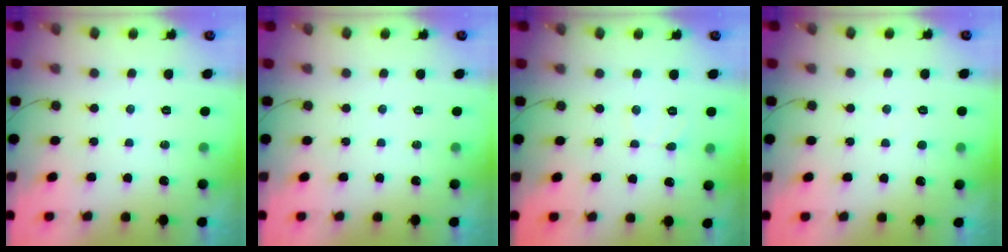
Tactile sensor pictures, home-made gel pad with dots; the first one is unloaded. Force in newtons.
{"total": 0.0}
{"total": 2.9, "press": 2.9, "slide": 0.3}
{"total": 3.7, "press": 3.7, "slide": 0.4}